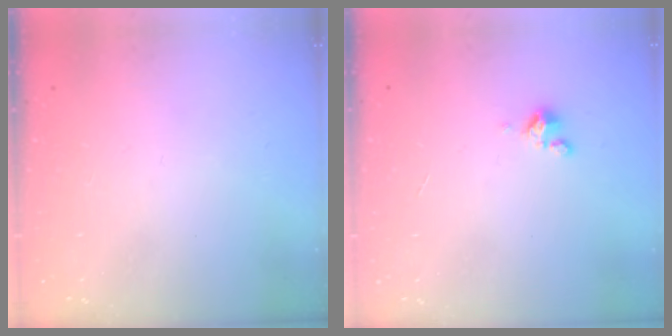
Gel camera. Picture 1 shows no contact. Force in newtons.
{"total": 1.8, "press": 1.7, "slide": 0.4}